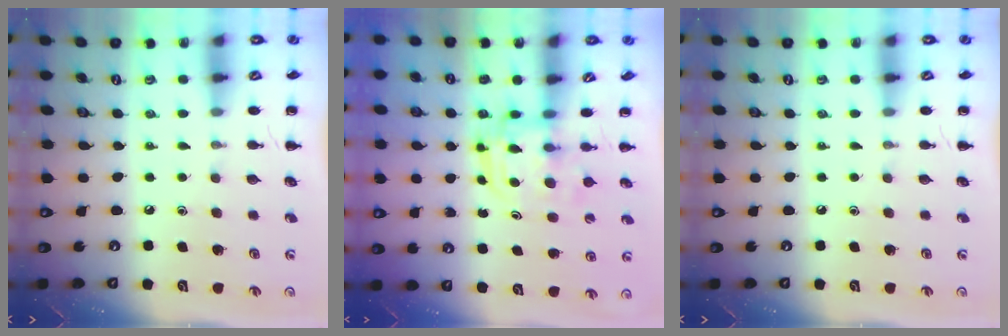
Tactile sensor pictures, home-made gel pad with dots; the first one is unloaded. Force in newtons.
{"total": 2.9, "press": 2.9, "slide": 0.3}
{"total": 0.0}